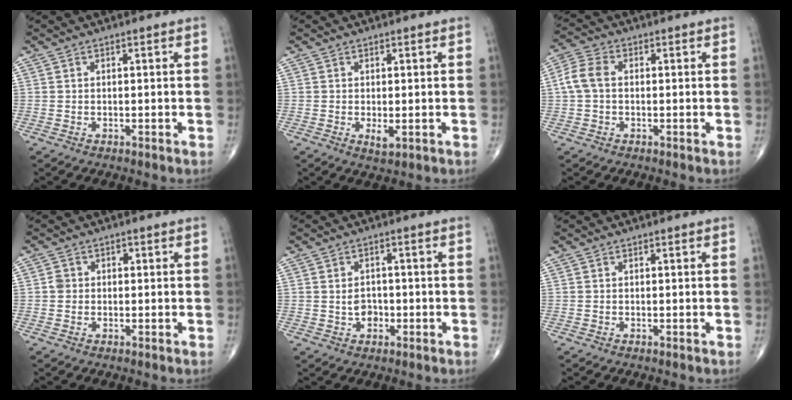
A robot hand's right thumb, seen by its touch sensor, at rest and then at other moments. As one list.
[{"total": 1.9, "force": [-0.3, 0.7, 1.7], "torque": [-0.028, -0.006, -0.002]}, {"total": 5.3, "force": [0.1, 3.6, 4.0], "torque": [-0.091, 0.016, -0.005]}, {"total": 1.9, "force": [0.0, 1.8, 0.6], "torque": [0.003, 0.005, -0.003]}, {"total": 3.2, "force": [-0.5, 2.6, 1.9], "torque": [-0.015, 0.005, -0.007]}, {"total": 0.0}]